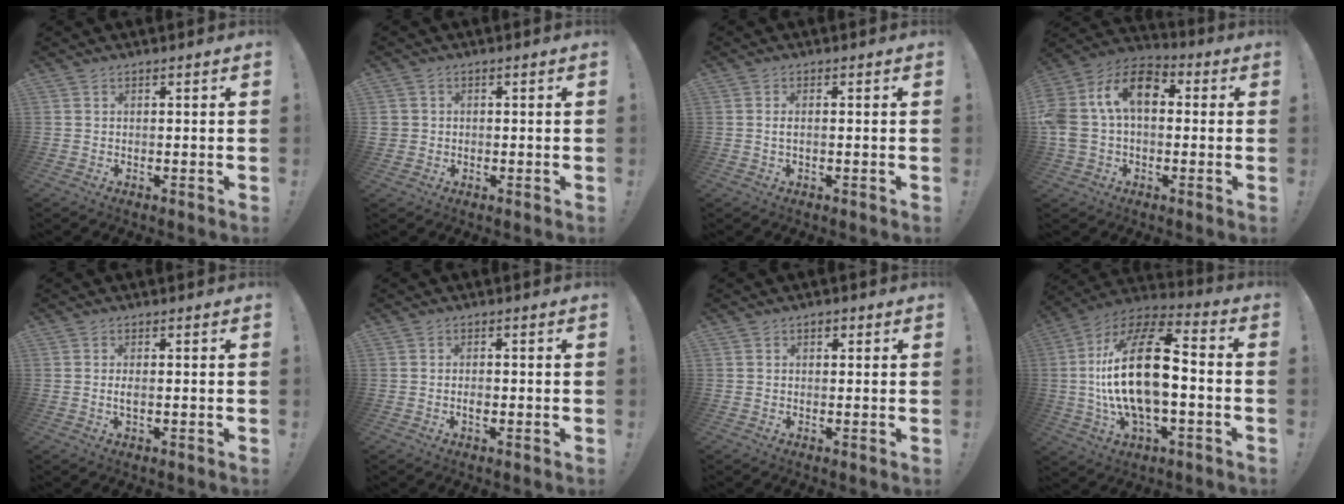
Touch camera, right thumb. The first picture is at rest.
{"total": 2.2, "force": [-0.2, 2.1, 0.6], "torque": [-0.005, 0.002, -0.003]}
{"total": 1.9, "force": [-0.1, 0.5, 1.9], "torque": [-0.028, 0.000, -0.003]}
{"total": 17.1, "force": [3.5, 11.4, 12.3], "torque": [-0.232, 0.015, 0.065]}
{"total": 1.8, "force": [-0.2, 0.4, 1.7], "torque": [-0.025, -0.002, -0.005]}
{"total": 1.6, "force": [-0.7, 0.7, 1.2], "torque": [-0.015, -0.001, -0.013]}
{"total": 1.0, "force": [0.3, 0.8, 0.6], "torque": [-0.008, 0.002, 0.004]}
{"total": 24.9, "force": [-1.2, 11.3, 22.2], "torque": [-0.409, 0.012, -0.021]}